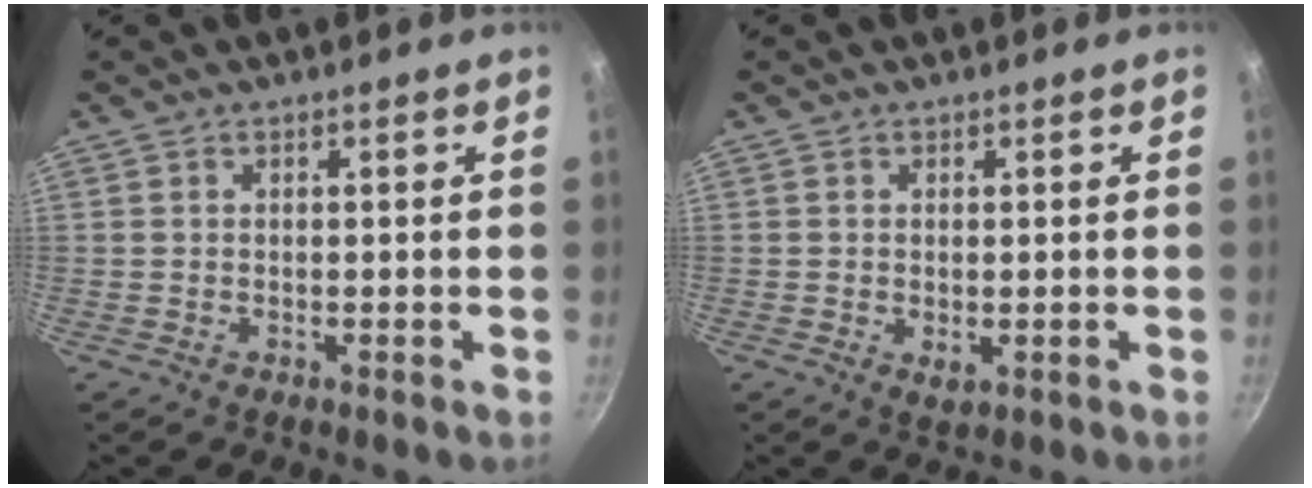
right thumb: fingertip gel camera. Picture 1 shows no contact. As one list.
[{"total": 2.0, "force": [-0.2, 1.1, 1.6], "torque": [-0.026, -0.006, 0.000]}]